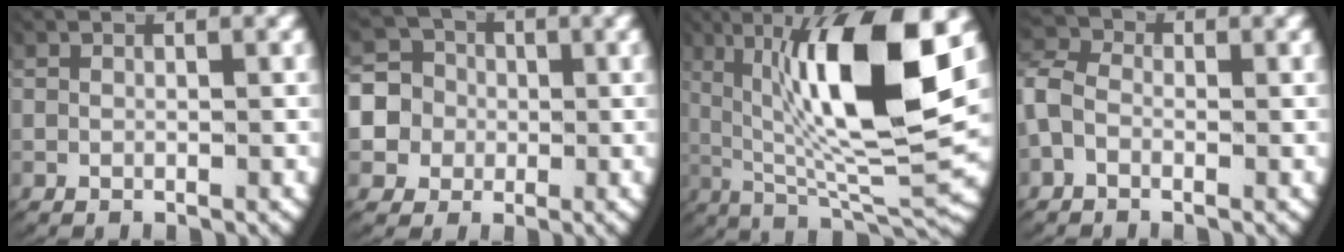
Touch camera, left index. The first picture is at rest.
{"total": 10.1, "force": [-0.5, 9.4, 3.4], "torque": [-0.112, -0.031, -0.014]}
{"total": 14.7, "force": [2.3, 5.3, 13.5], "torque": [-0.228, 0.000, 0.045]}
{"total": 4.3, "force": [-0.4, 3.7, 2.1], "torque": [-0.056, 0.003, -0.021]}